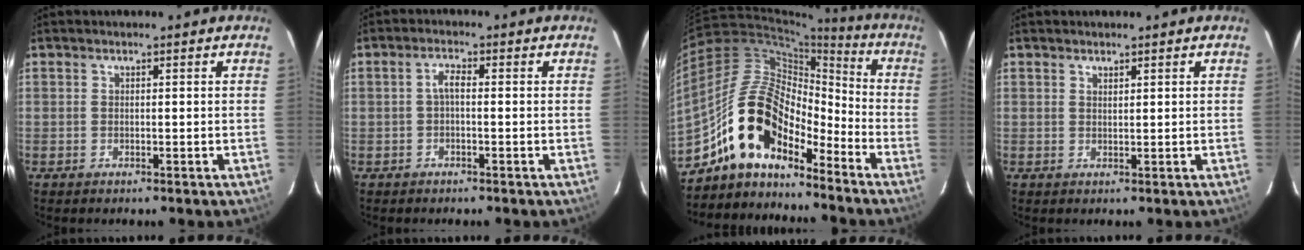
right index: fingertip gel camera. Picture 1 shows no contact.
{"total": 2.1, "force": [-0.4, 0.7, 2.0], "torque": [-0.041, 0.009, -0.007]}
{"total": 15.0, "force": [-11.2, 6.5, 7.7], "torque": [-0.139, 0.020, -0.218]}
{"total": 0.9, "force": [0.7, 0.3, 0.4], "torque": [-0.006, 0.001, 0.013]}